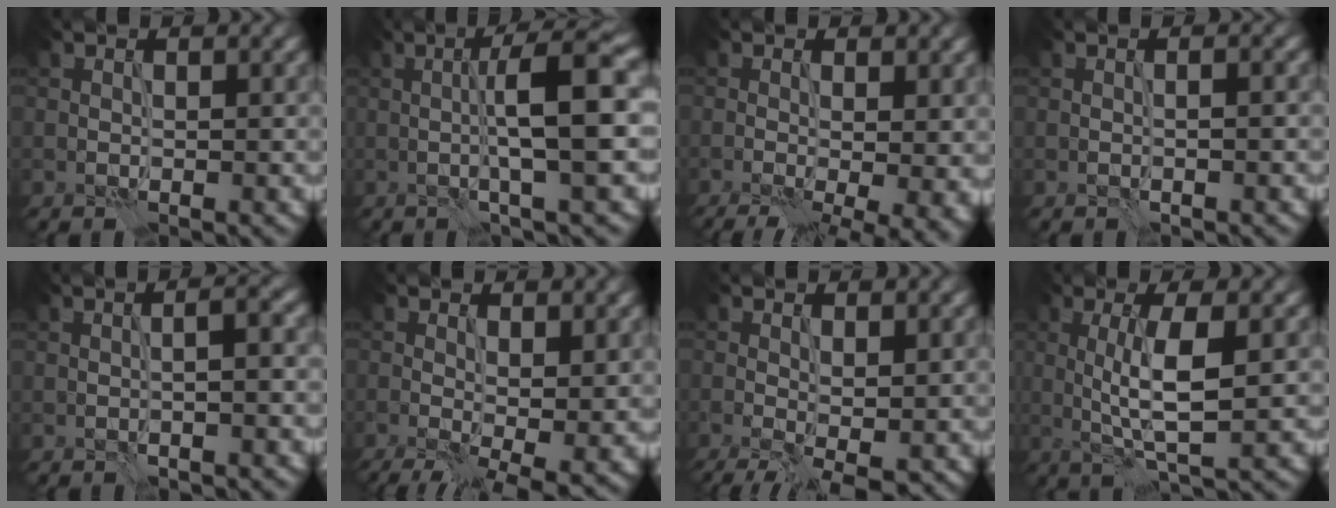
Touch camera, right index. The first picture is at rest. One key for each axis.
{"total": 6.8, "fx": 0.0, "fy": 0.9, "fz": 6.7, "tx": -0.098, "ty": 0.015, "tz": -0.005}
{"total": 8.7, "fx": -2.3, "fy": 3.3, "fz": 7.7, "tx": -0.078, "ty": -0.018, "tz": -0.022}
{"total": 1.1, "fx": -0.3, "fy": 0.0, "fz": 1.1, "tx": -0.012, "ty": 0.000, "tz": -0.009}
{"total": 3.1, "fx": 0.1, "fy": 1.2, "fz": 2.9, "tx": -0.009, "ty": 0.016, "tz": -0.018}
{"total": 6.9, "fx": -1.0, "fy": 2.8, "fz": 6.3, "tx": -0.085, "ty": -0.016, "tz": -0.003}
{"total": 4.3, "fx": -0.9, "fy": 1.5, "fz": 3.9, "tx": -0.070, "ty": -0.009, "tz": -0.014}
{"total": 4.9, "fx": -0.1, "fy": 0.7, "fz": 4.8, "tx": -0.090, "ty": 0.001, "tz": -0.002}